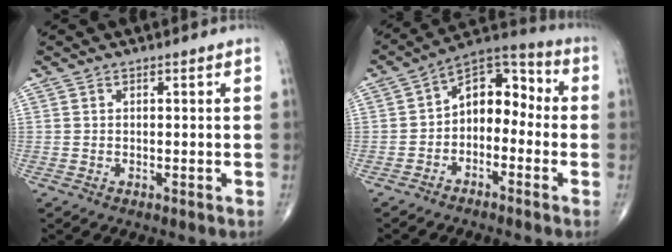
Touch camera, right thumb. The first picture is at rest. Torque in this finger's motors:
{"motor_torque": [-0.15, 0.55, 0.56, 0.10, 0.01]}